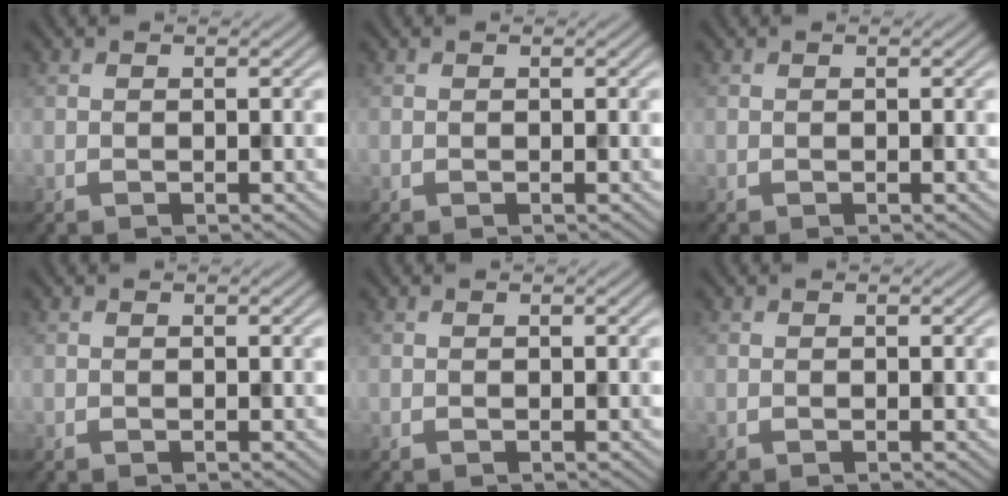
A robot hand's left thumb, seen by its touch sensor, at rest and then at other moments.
{"total": 0.0}
{"total": 0.0}
{"total": 0.0}
{"total": 0.0}
{"total": 0.0}